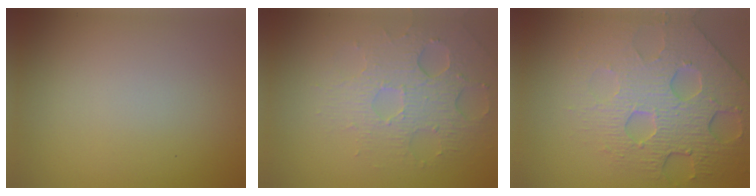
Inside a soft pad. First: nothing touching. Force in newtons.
{"total": 3.9, "press": 3.6, "slide": 1.5}
{"total": 6.5, "press": 5.2, "slide": 3.9}